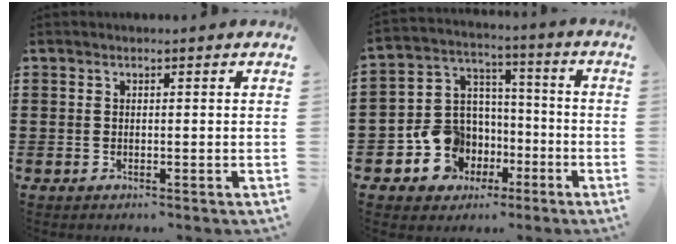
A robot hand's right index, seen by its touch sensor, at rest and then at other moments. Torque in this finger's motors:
{"motor_torque": [1.58, -0.56, 0.91, 0.15]}